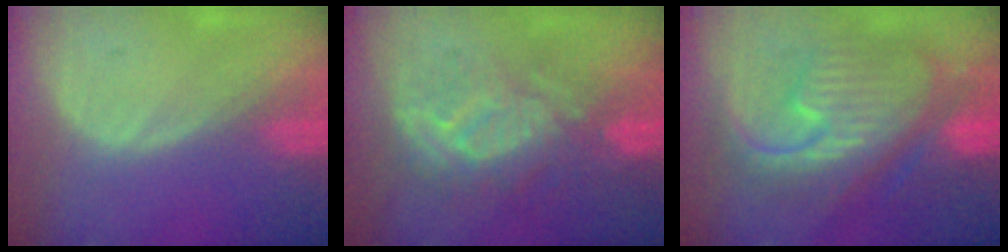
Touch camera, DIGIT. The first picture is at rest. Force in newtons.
{"total": 9.0, "press": 8.9, "slide": 1.7}
{"total": 12.2, "press": 12.1, "slide": 1.2}